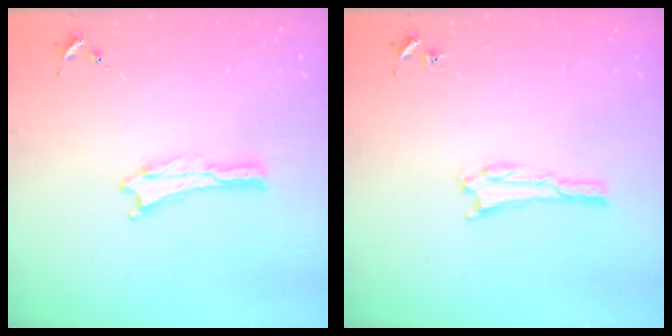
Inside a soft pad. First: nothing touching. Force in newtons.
{"total": 1.5, "press": 1.5, "slide": 0.2}